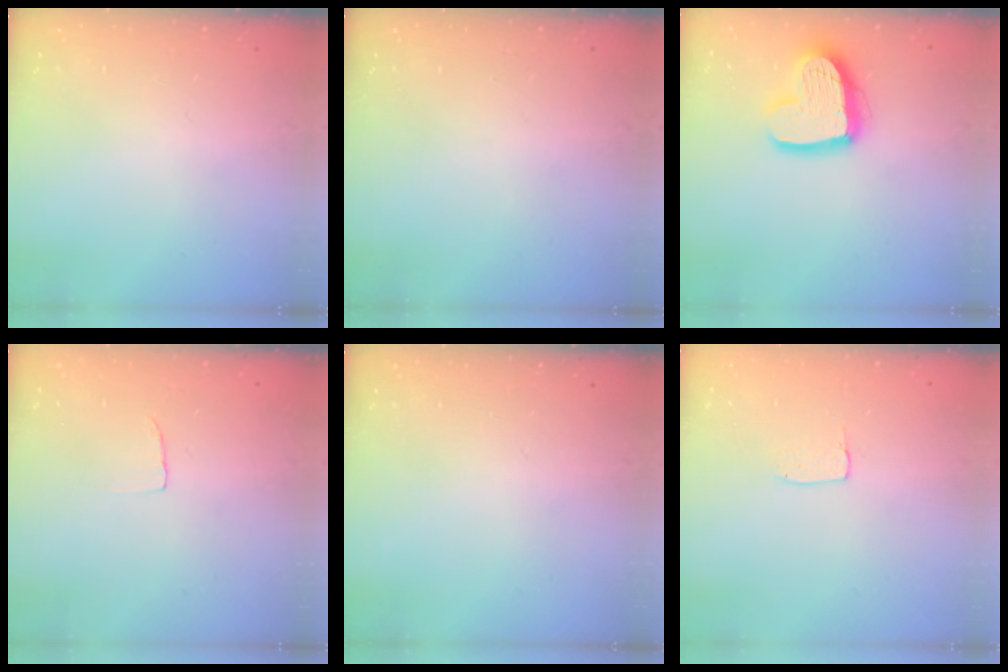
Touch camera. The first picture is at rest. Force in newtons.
{"total": 0.0}
{"total": 14.9, "press": 14.8, "slide": 1.4}
{"total": 3.1, "press": 3.0, "slide": 0.3}
{"total": 0.0}
{"total": 3.1, "press": 3.1, "slide": 0.2}